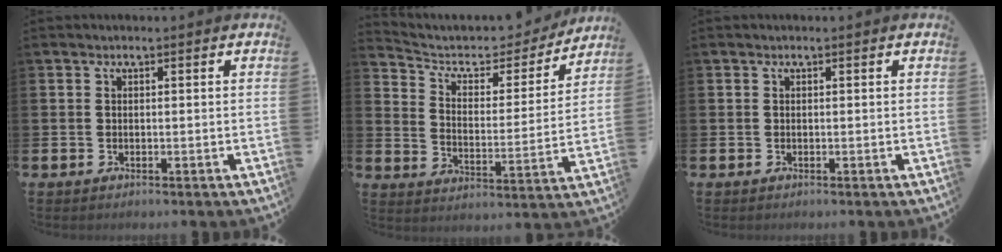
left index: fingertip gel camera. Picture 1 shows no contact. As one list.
[{"total": 6.6, "force": [5.8, 2.7, 1.7], "torque": [-0.064, -0.043, 0.095]}, {"total": 0.0}]